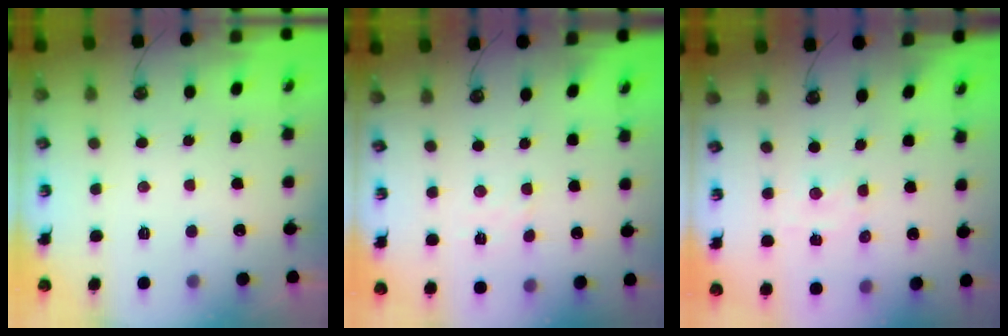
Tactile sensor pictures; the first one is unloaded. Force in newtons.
{"total": 2.1, "press": 2.1, "slide": 0.4}
{"total": 2.0, "press": 1.9, "slide": 0.3}